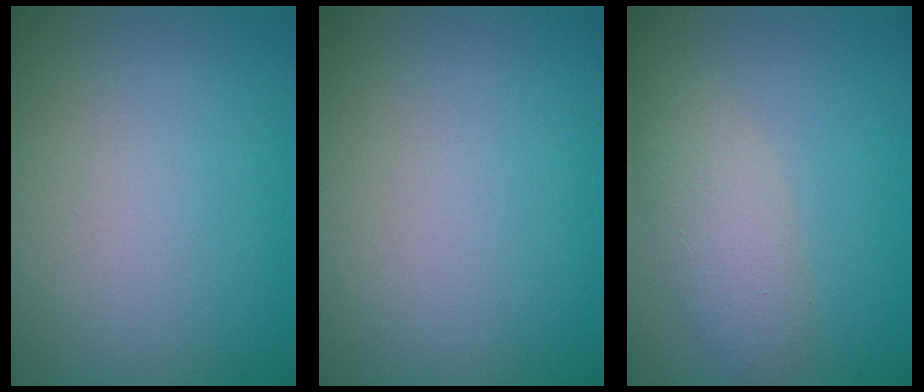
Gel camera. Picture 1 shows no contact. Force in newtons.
{"total": 0.0}
{"total": 2.8, "press": 2.7, "slide": 0.3}